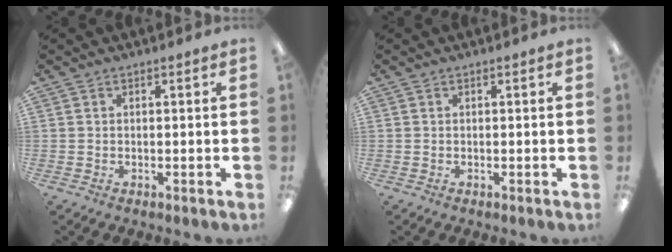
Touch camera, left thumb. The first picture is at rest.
{"total": 0.0}